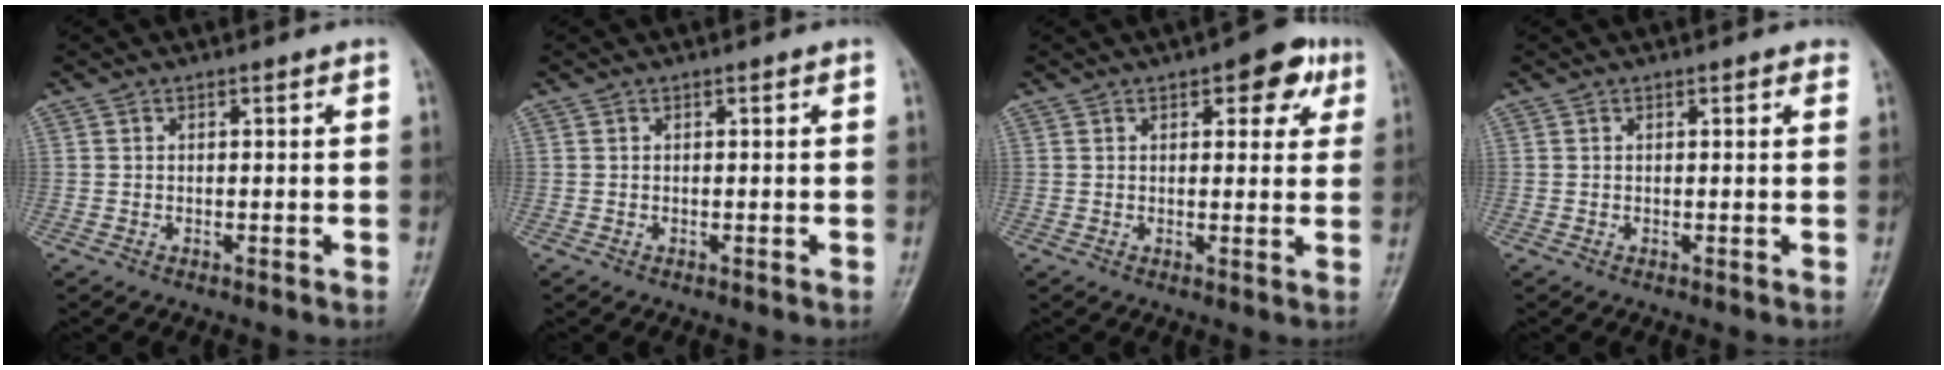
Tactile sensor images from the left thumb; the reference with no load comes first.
{"total": 0.0}
{"total": 7.4, "force": [3.7, 3.7, 5.3], "torque": [-0.030, -0.007, 0.036]}
{"total": 1.1, "force": [0.7, 0.5, 0.7], "torque": [-0.005, -0.001, 0.004]}